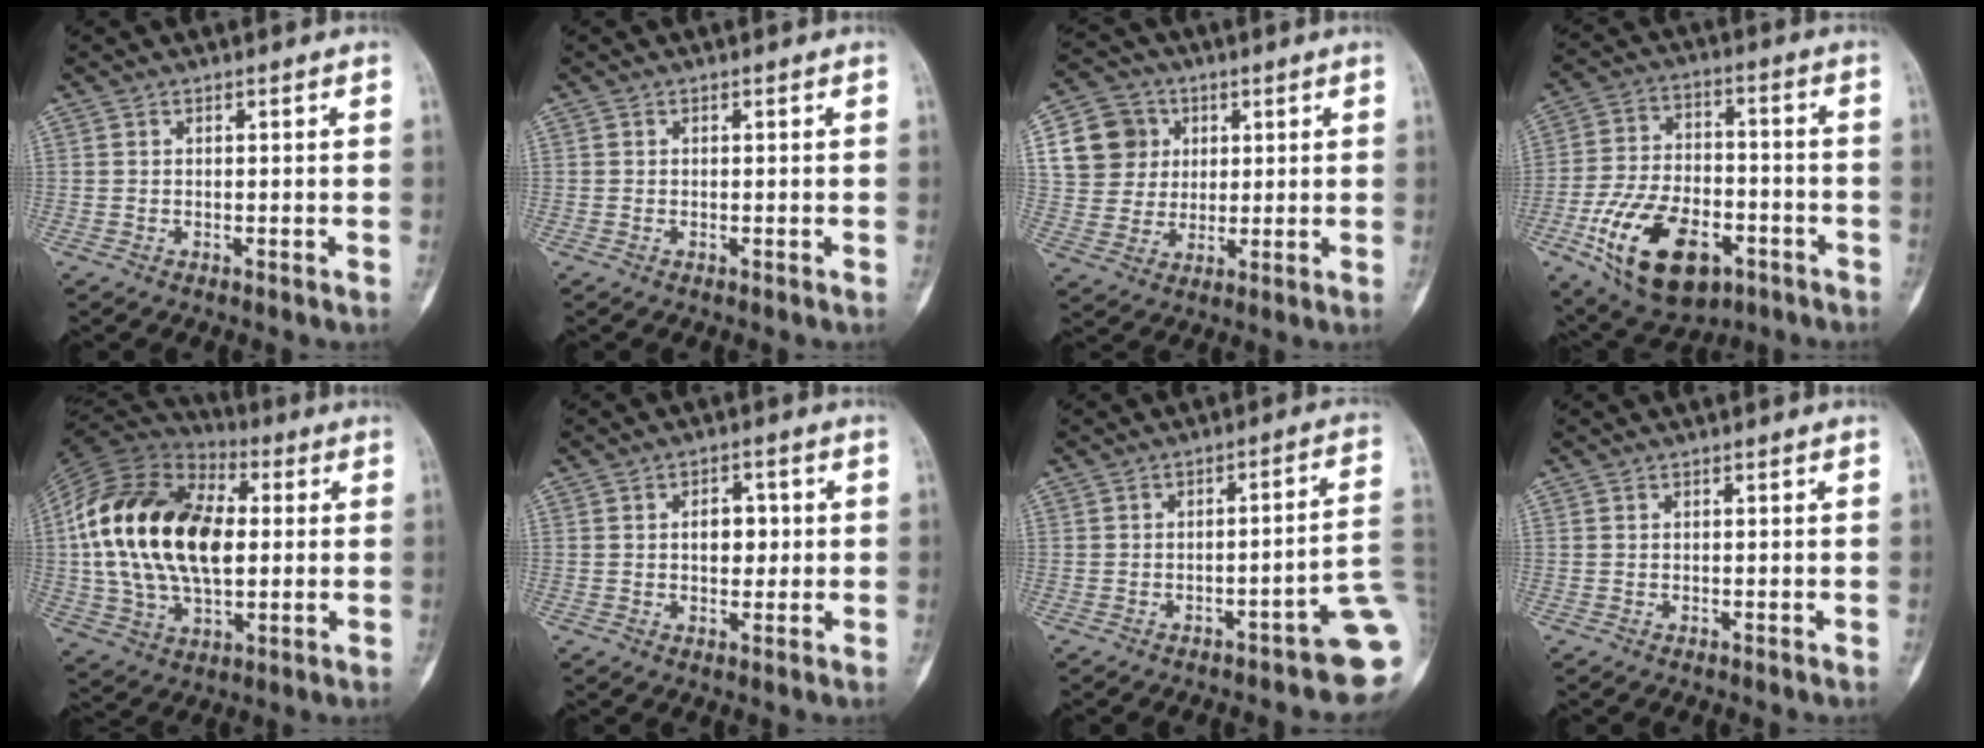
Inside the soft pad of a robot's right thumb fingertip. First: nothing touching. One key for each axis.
{"total": 0.0}
{"total": 10.8, "fx": 3.2, "fy": 9.8, "fz": 3.3, "tx": -0.033, "ty": 0.002, "tz": 0.057}
{"total": 19.7, "fx": -8.2, "fy": 11.3, "fz": 13.8, "tx": -0.223, "ty": 0.031, "tz": -0.127}
{"total": 25.7, "fx": 2.4, "fy": 15.2, "fz": 20.6, "tx": -0.383, "ty": 0.005, "tz": 0.037}
{"total": 4.7, "fx": 0.3, "fy": 3.0, "fz": 3.6, "tx": -0.030, "ty": 0.006, "tz": 0.002}
{"total": 9.9, "fx": -4.4, "fy": 2.2, "fz": 8.6, "tx": -0.090, "ty": 0.046, "tz": -0.056}
{"total": 0.0}